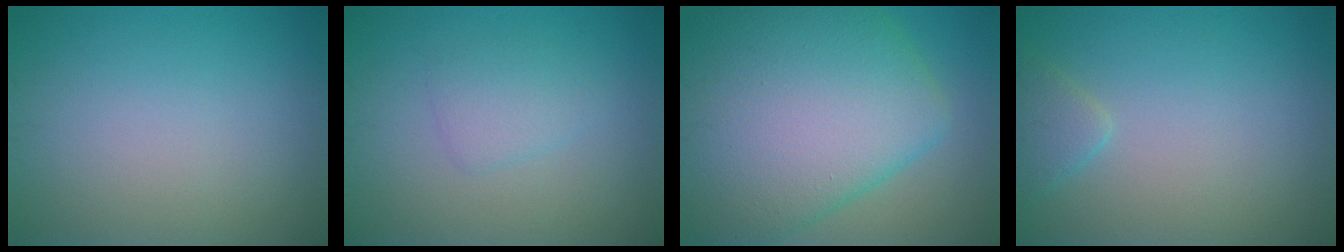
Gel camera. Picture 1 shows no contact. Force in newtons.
{"total": 1.9, "press": 1.9, "slide": 0.0}
{"total": 13.6, "press": 13.6, "slide": 0.4}
{"total": 1.7, "press": 1.7, "slide": 0.1}